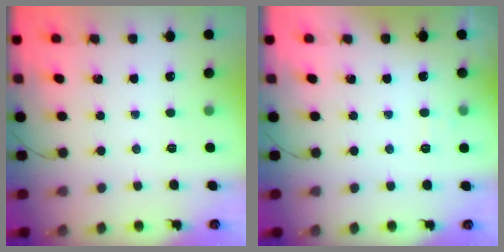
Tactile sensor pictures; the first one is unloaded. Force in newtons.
{"total": 4.7, "press": 4.5, "slide": 1.2}